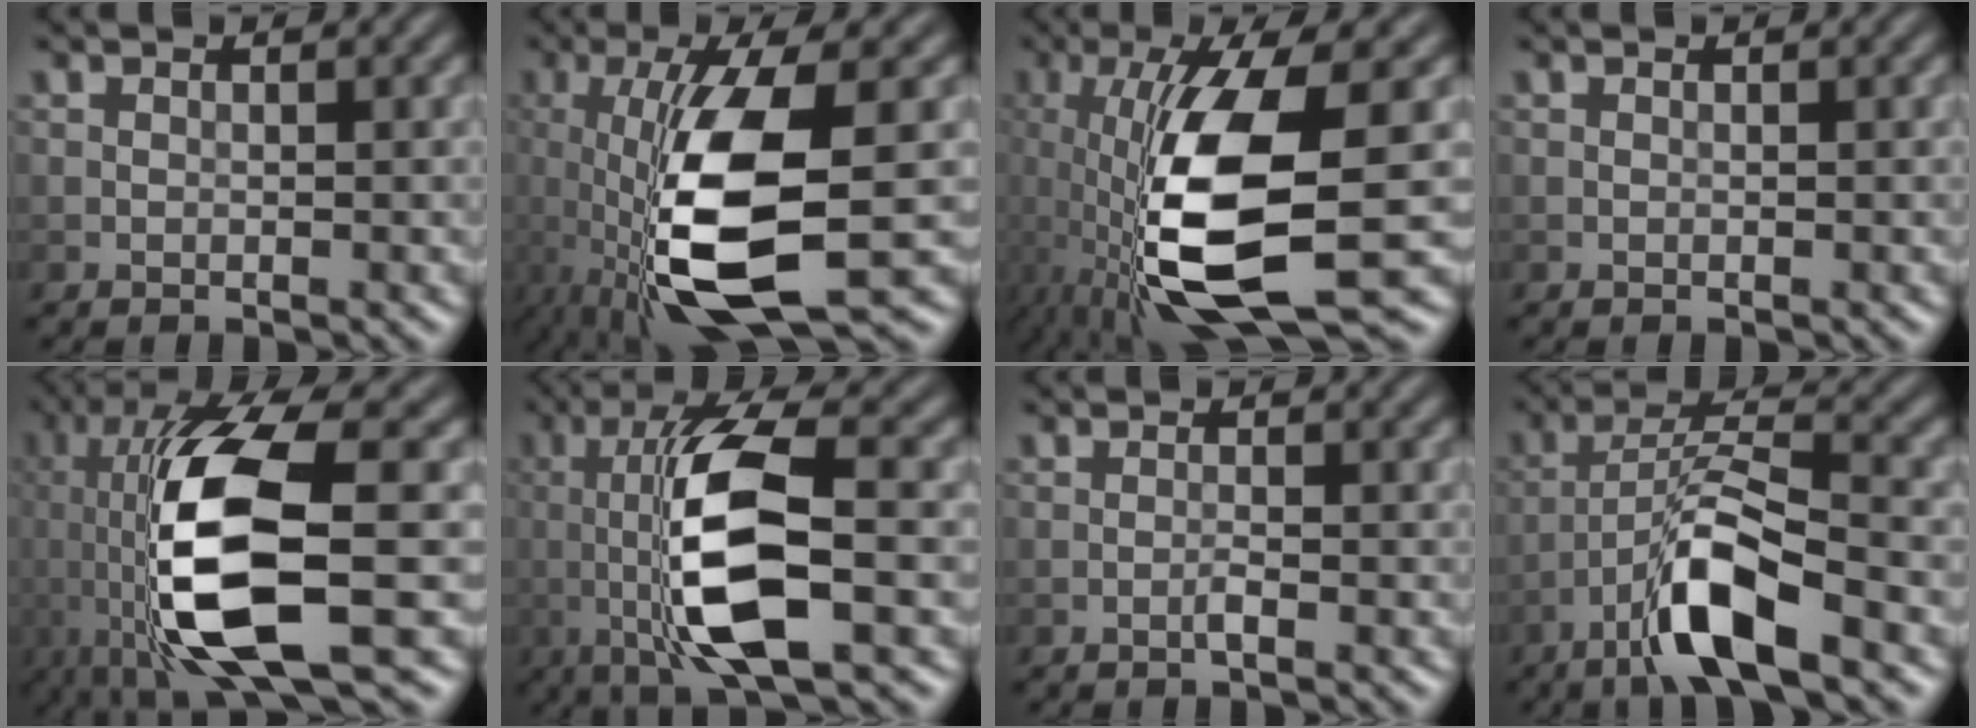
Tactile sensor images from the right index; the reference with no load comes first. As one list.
[{"total": 10.5, "force": [-1.5, 2.9, 10.0], "torque": [-0.195, -0.015, -0.022]}, {"total": 11.8, "force": [-2.1, 3.4, 11.1], "torque": [-0.217, -0.020, -0.035]}, {"total": 0.0}, {"total": 13.6, "force": [-1.2, 4.4, 12.9], "torque": [-0.248, -0.018, -0.023]}, {"total": 10.0, "force": [-0.8, 2.9, 9.5], "torque": [-0.179, 0.001, -0.013]}, {"total": 0.7, "force": [-0.4, 0.0, 0.6], "torque": [-0.013, 0.001, -0.010]}, {"total": 7.3, "force": [-4.1, 1.3, 5.9], "torque": [-0.112, 0.011, -0.080]}]